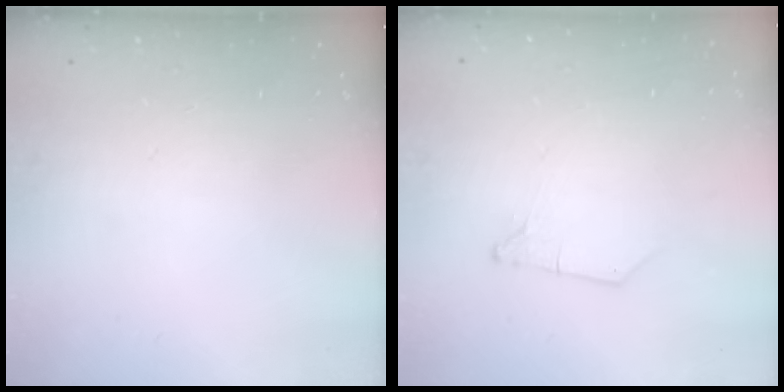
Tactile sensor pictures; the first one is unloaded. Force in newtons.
{"total": 0.0}